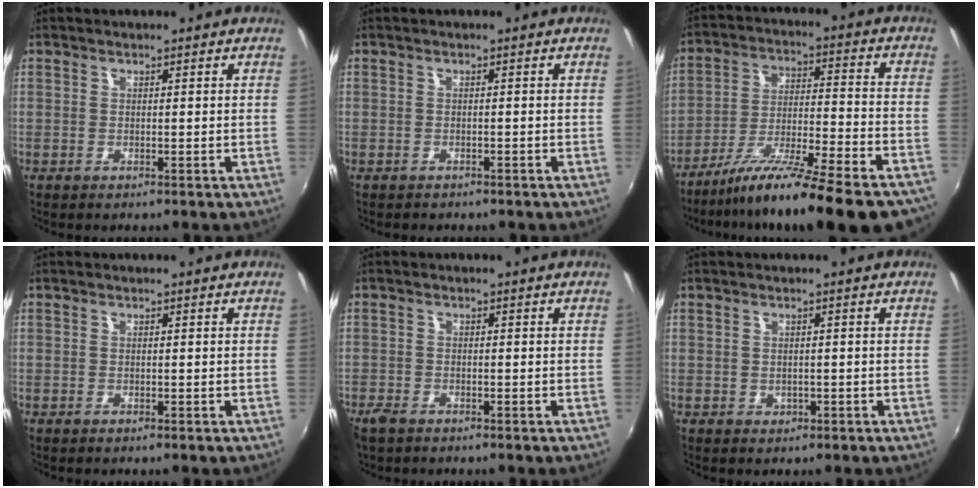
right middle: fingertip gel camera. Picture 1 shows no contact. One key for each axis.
{"total": 1.5, "fx": -1.2, "fy": 0.7, "fz": 0.3, "tx": -0.010, "ty": -0.005, "tz": -0.018}
{"total": 23.1, "fx": -18.6, "fy": 2.3, "fz": 13.4, "tx": -0.227, "ty": -0.056, "tz": -0.282}
{"total": 0.0}
{"total": 2.6, "fx": -2.1, "fy": 1.2, "fz": 1.0, "tx": -0.028, "ty": -0.006, "tz": -0.042}
{"total": 1.2, "fx": -0.3, "fy": 1.1, "fz": 0.3, "tx": -0.002, "ty": -0.002, "tz": -0.001}